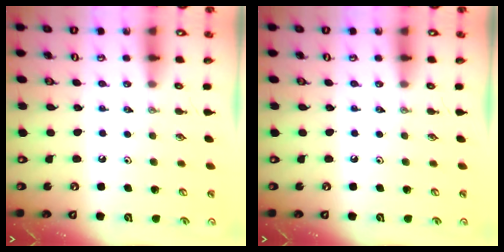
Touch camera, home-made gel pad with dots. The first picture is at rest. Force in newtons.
{"total": 0.0}